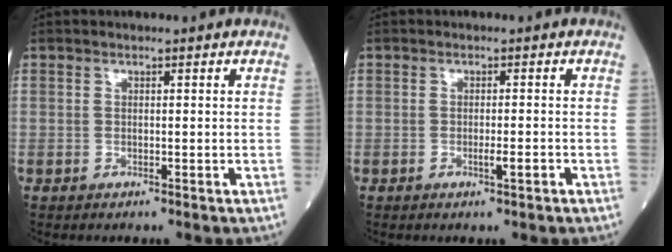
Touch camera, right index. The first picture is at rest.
{"total": 2.0, "force": [-0.8, 0.1, 1.8], "torque": [-0.032, -0.004, -0.013]}